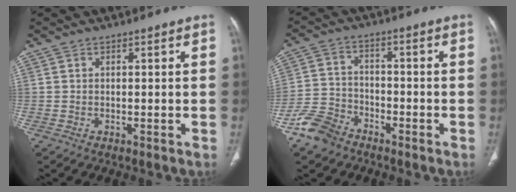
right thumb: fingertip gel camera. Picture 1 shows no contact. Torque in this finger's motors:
{"motor_torque": [1.23, 0.06, 0.25, -1.09, 0.05]}